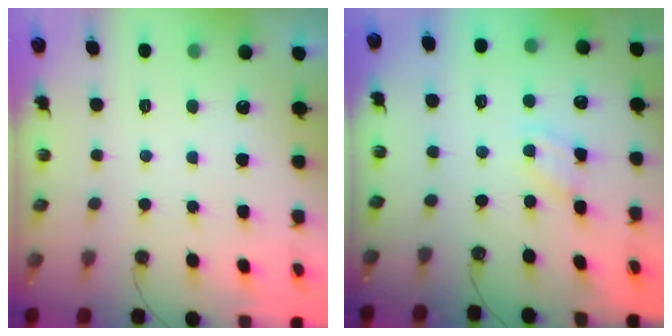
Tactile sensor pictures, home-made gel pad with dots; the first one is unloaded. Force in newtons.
{"total": 1.8, "press": 1.8, "slide": 0.3}